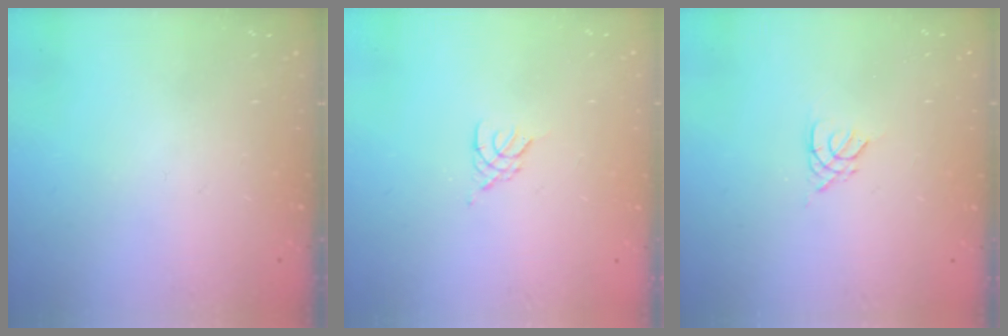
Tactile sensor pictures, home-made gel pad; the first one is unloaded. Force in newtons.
{"total": 2.4, "press": 2.3, "slide": 0.5}
{"total": 2.7, "press": 2.7, "slide": 0.5}